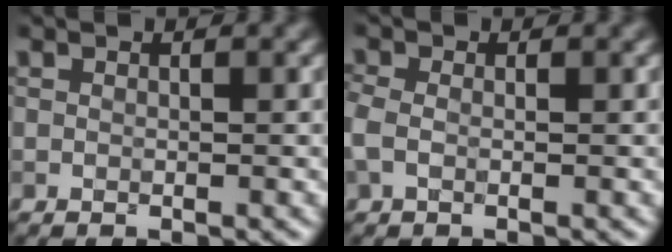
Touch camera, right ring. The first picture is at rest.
{"total": 1.9, "force": [-0.4, 1.3, 1.3], "torque": [-0.037, 0.000, -0.015]}